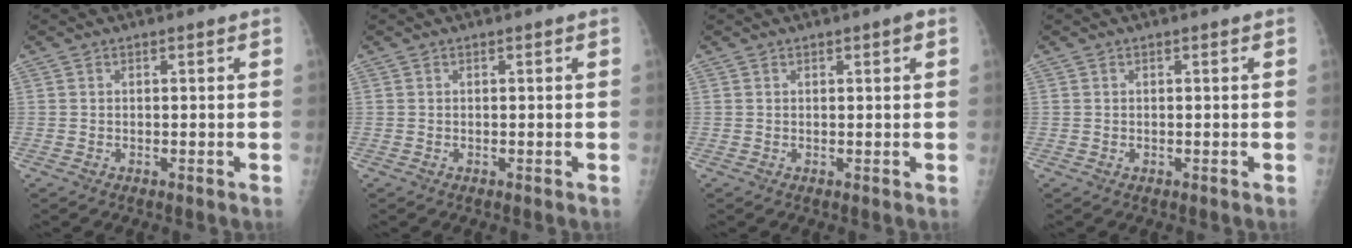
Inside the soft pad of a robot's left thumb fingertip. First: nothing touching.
{"total": 0.0}
{"total": 1.3, "force": [0.6, 0.4, 1.0], "torque": [-0.012, 0.000, 0.008]}
{"total": 0.0}